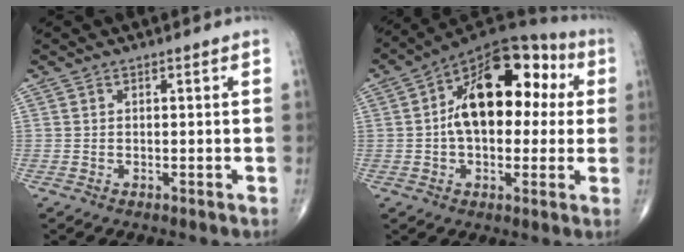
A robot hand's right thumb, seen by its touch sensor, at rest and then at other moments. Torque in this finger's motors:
{"motor_torque": [0.14, 1.74, 0.57, -0.01, 0.22]}